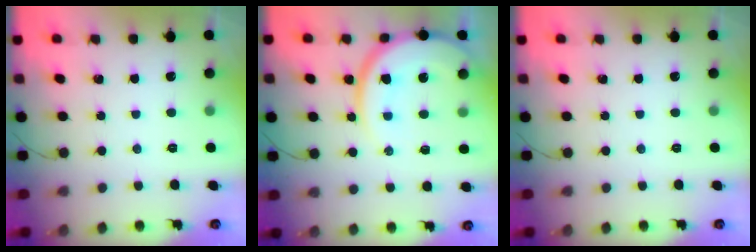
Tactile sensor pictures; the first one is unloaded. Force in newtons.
{"total": 14.9, "press": 14.9, "slide": 1.3}
{"total": 0.0}